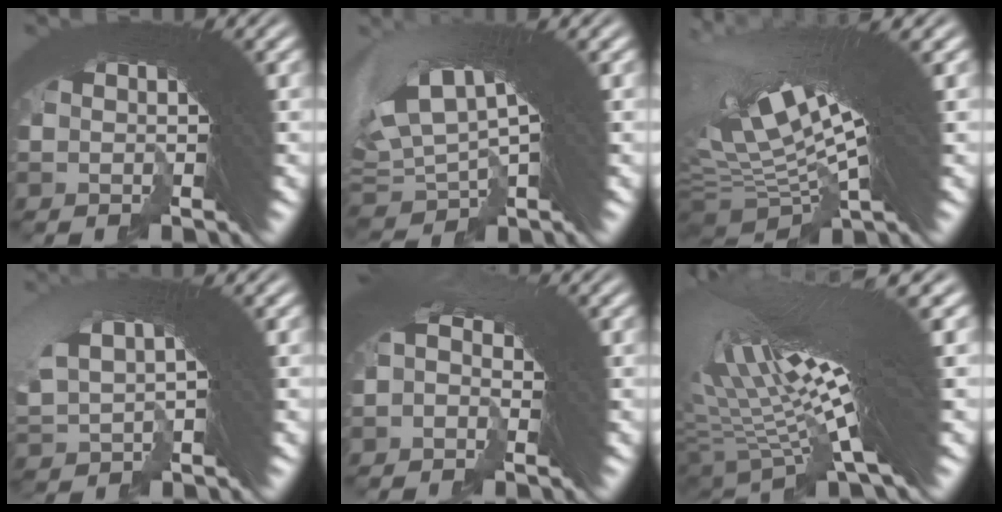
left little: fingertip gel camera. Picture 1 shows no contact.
{"total": 4.8, "force": [2.5, 3.2, 2.5], "torque": [-0.056, 0.001, 0.051]}
{"total": 9.2, "force": [3.9, 3.9, 7.3], "torque": [-0.148, 0.001, 0.079]}
{"total": 3.1, "force": [3.0, 1.0, 0.3], "torque": [-0.002, 0.020, 0.049]}
{"total": 1.8, "force": [0.3, 1.4, 1.1], "torque": [-0.005, 0.015, -0.007]}
{"total": 14.4, "force": [5.7, 3.5, 12.8], "torque": [-0.208, 0.036, 0.091]}